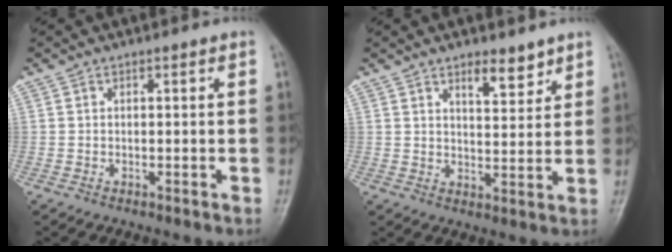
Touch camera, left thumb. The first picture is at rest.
{"total": 5.4, "force": [3.9, 2.0, 3.2], "torque": [-0.034, -0.031, 0.062]}